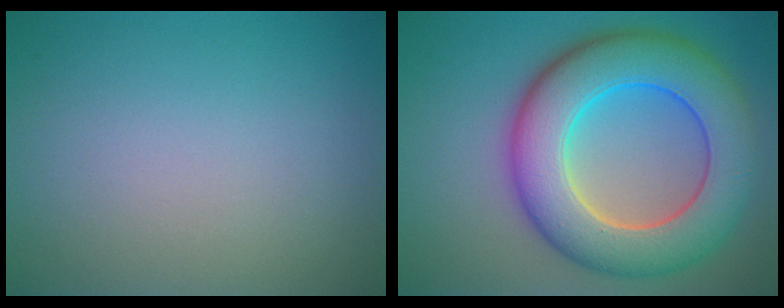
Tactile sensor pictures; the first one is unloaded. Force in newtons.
{"total": 11.0, "press": 11.0, "slide": 0.6}